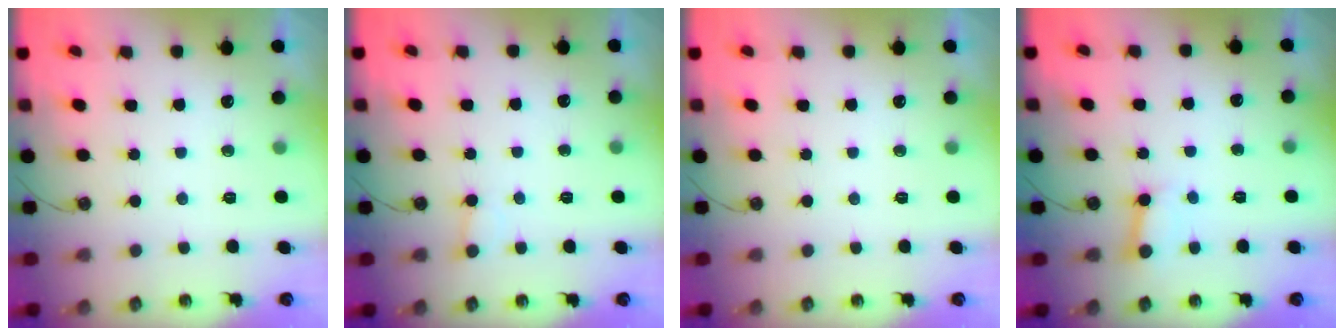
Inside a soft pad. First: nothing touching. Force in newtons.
{"total": 3.7, "press": 3.7, "slide": 0.3}
{"total": 0.0}
{"total": 3.1, "press": 3.1, "slide": 0.1}